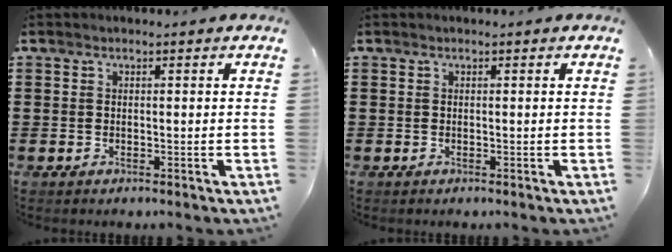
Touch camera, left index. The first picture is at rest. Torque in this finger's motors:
{"motor_torque": [0.00, 0.00, 0.00, -0.01]}